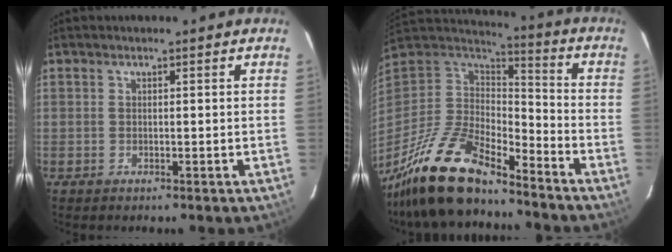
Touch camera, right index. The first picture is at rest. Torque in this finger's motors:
{"motor_torque": [0.87, -1.27, 0.89, 0.21]}